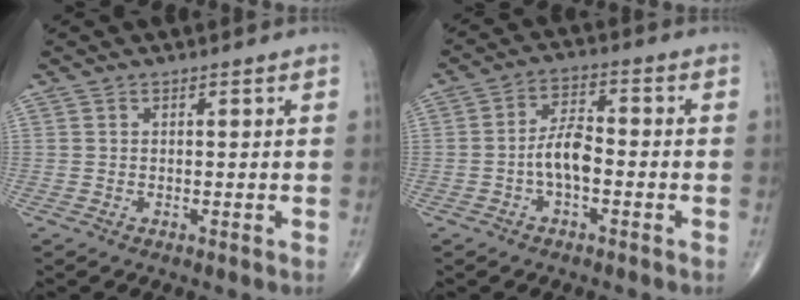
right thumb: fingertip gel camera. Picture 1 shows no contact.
{"total": 6.4, "force": [-1.7, 3.1, 5.4], "torque": [-0.095, 0.025, -0.036]}